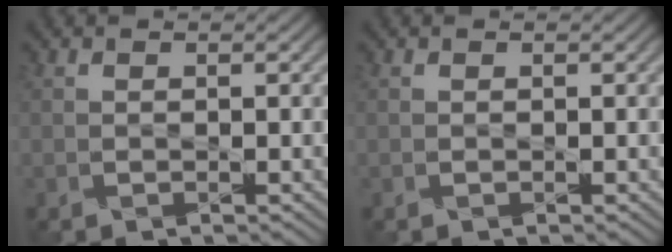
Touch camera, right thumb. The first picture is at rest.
{"total": 0.0}